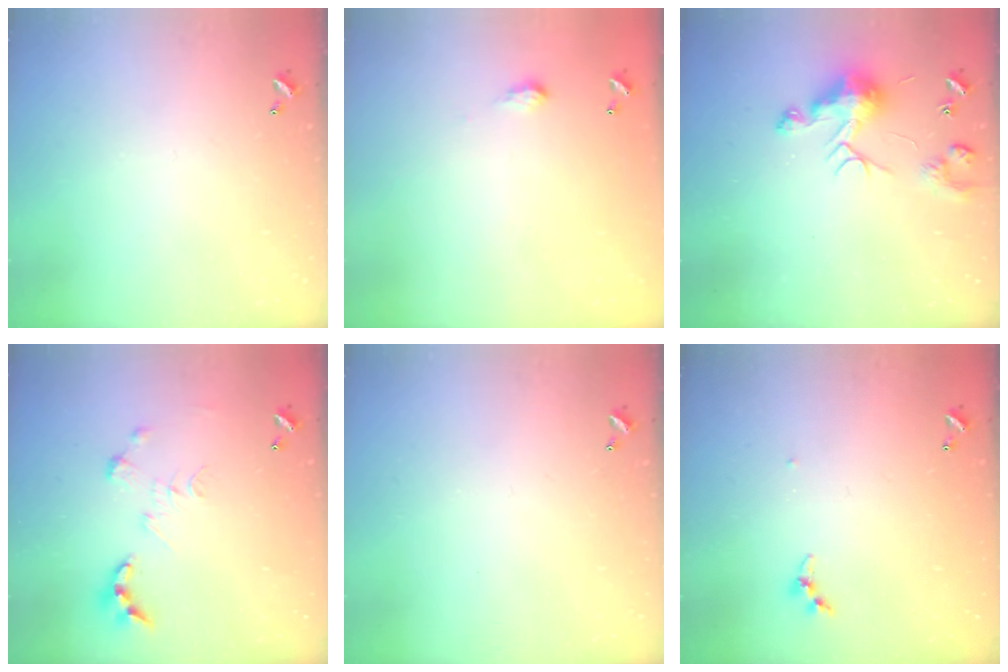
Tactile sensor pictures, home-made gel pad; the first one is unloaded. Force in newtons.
{"total": 2.0, "press": 2.0, "slide": 0.3}
{"total": 8.8, "press": 8.8, "slide": 0.0}
{"total": 0.0}
{"total": 0.0}
{"total": 3.5, "press": 3.4, "slide": 0.4}